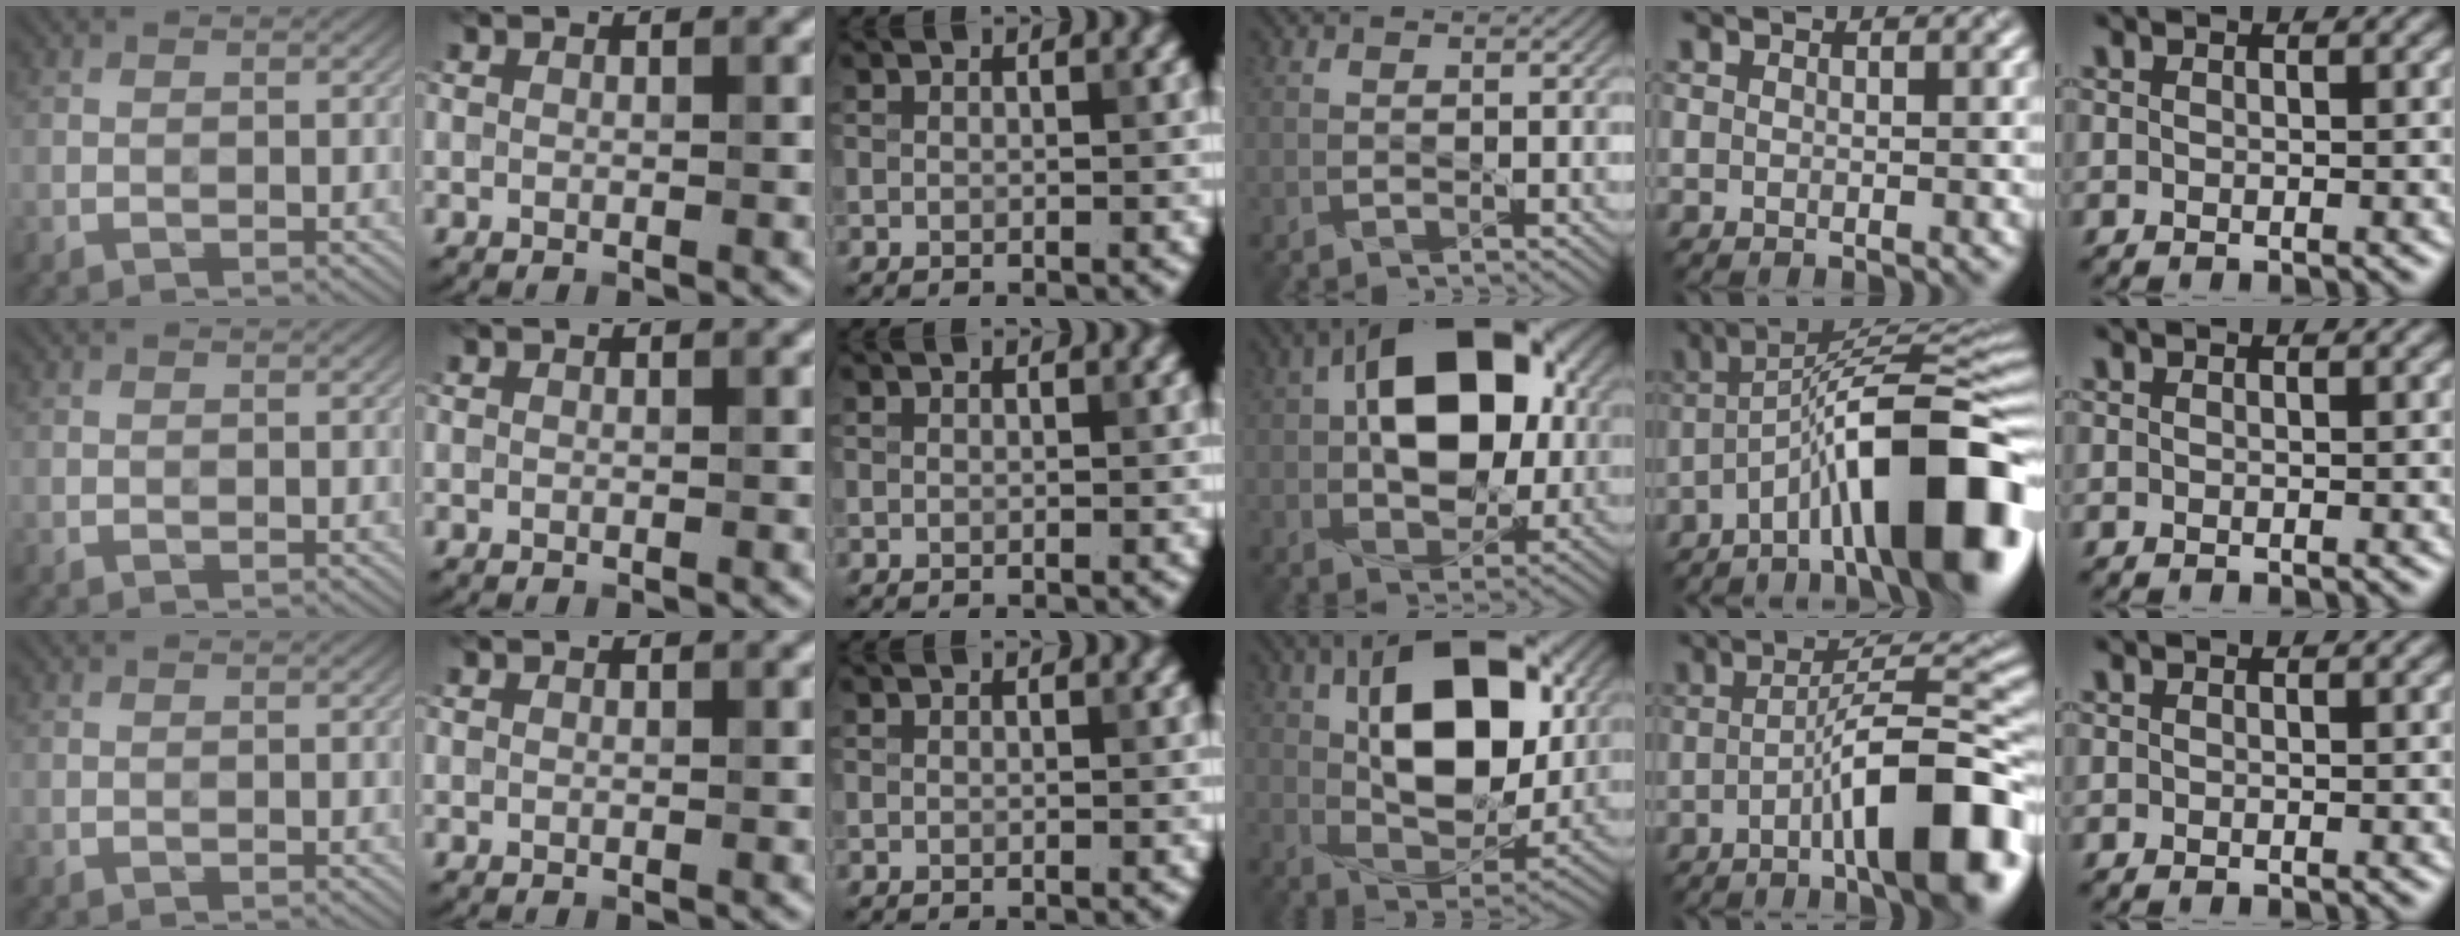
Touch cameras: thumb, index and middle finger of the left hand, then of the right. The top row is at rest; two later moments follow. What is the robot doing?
{"motion": "pour", "object": "plastic test tube"}